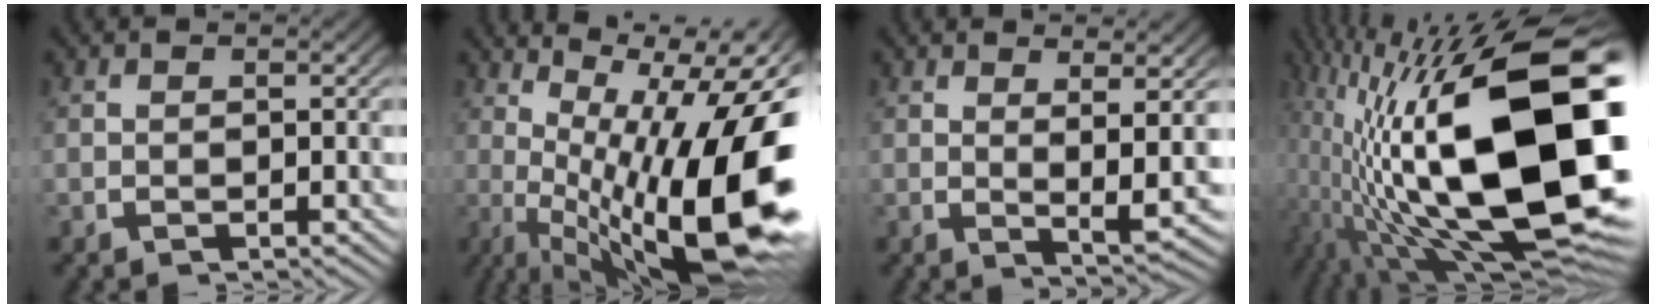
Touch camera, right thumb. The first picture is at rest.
{"total": 19.9, "force": [-1.0, 10.2, 17.0], "torque": [-0.255, -0.051, 0.018]}
{"total": 4.2, "force": [1.3, 0.7, 3.9], "torque": [-0.069, -0.012, 0.028]}
{"total": 27.4, "force": [-4.0, 13.2, 23.7], "torque": [-0.411, -0.086, -0.009]}